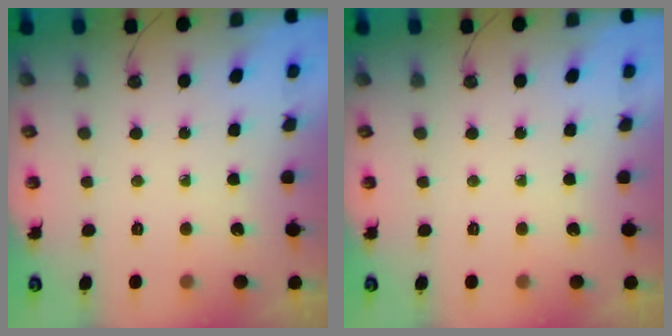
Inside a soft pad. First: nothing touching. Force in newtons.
{"total": 0.0}